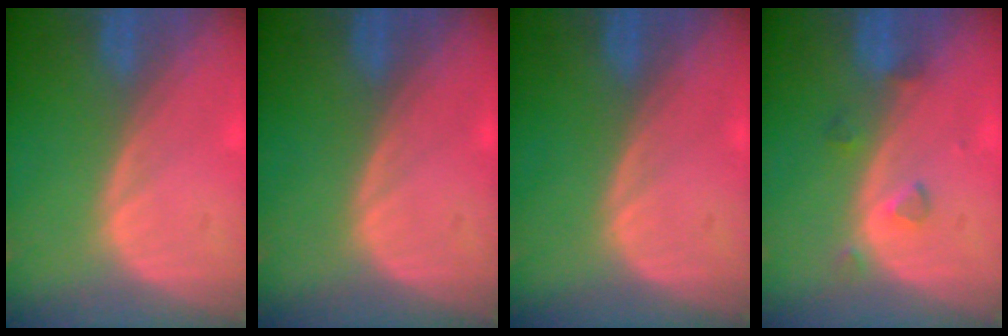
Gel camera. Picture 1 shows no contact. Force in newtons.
{"total": 0.0}
{"total": 0.0}
{"total": 2.5, "press": 2.3, "slide": 0.9}